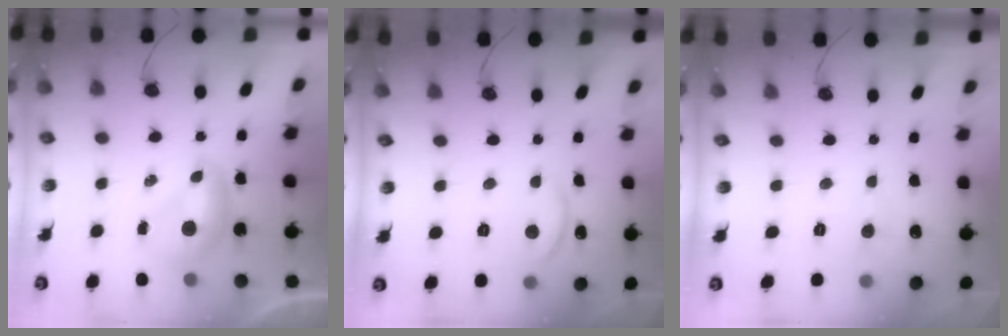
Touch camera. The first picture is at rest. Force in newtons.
{"total": 3.5, "press": 3.4, "slide": 0.4}
{"total": 1.3, "press": 1.1, "slide": 0.6}